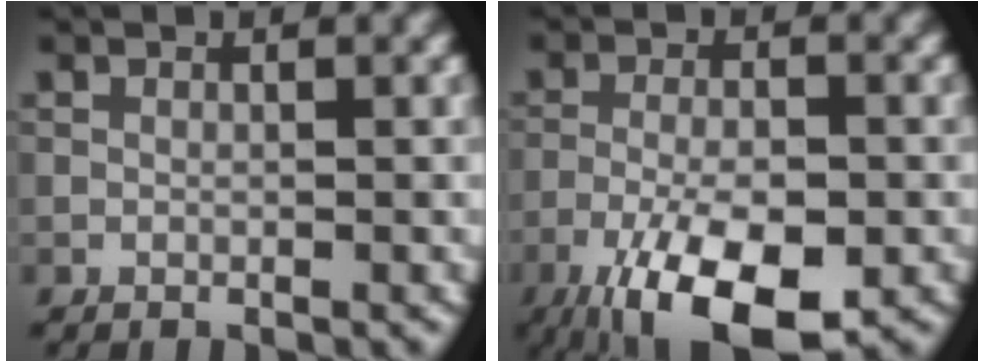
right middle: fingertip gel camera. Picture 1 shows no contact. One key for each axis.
{"total": 10.1, "fx": -5.6, "fy": 3.7, "fz": 7.6, "tx": -0.146, "ty": -0.021, "tz": -0.095}